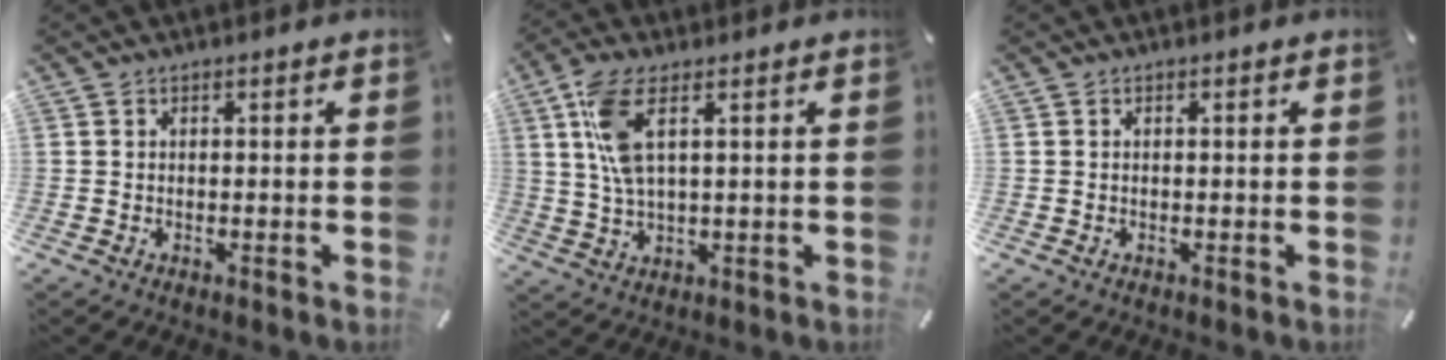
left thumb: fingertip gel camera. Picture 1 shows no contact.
{"total": 8.9, "force": [3.1, 3.5, 7.6], "torque": [-0.174, -0.004, 0.053]}
{"total": 0.0}